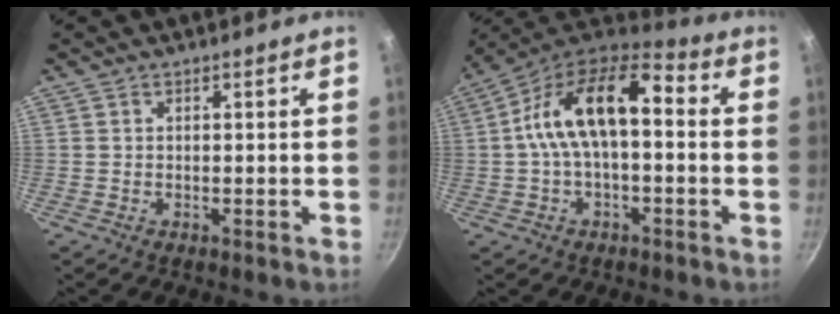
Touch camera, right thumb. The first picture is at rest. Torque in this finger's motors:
{"motor_torque": [1.43, 3.58, 1.77, -0.17, 0.18]}